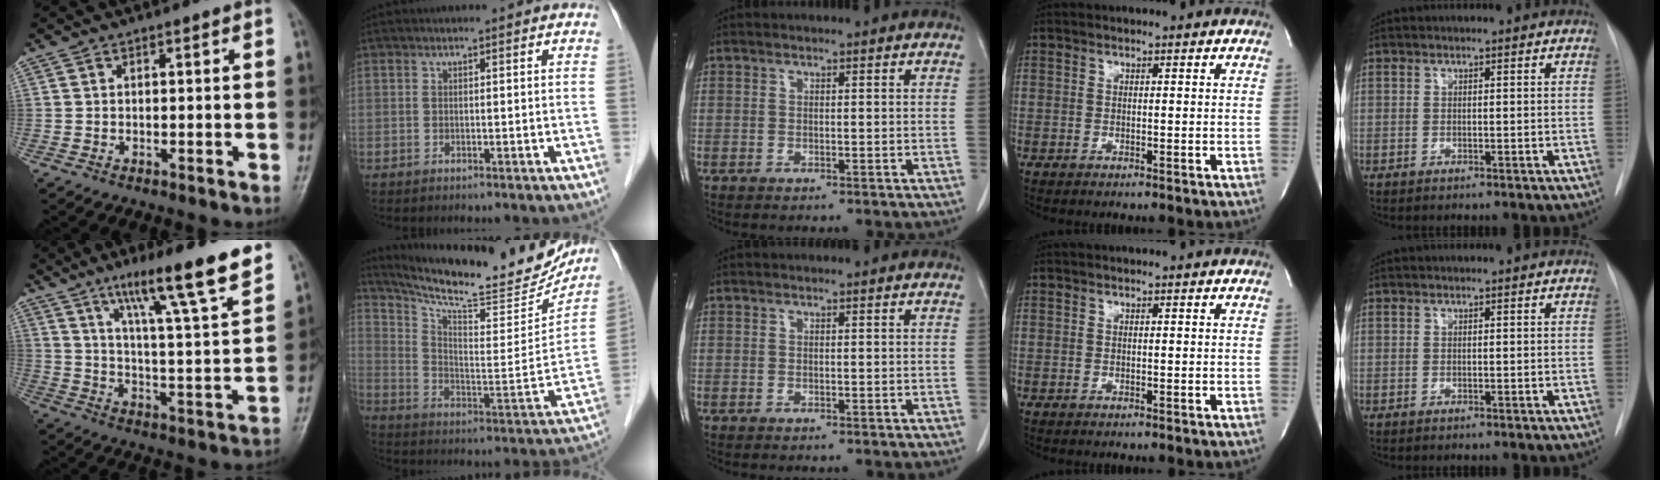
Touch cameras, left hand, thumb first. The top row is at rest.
{"thumb": {"total": 18.5, "force": [12.6, 1.3, 13.5], "torque": [-0.185, -0.062, 0.196]}, "index": {"total": 23.4, "force": [21.3, 3.4, 9.2], "torque": [-0.153, -0.052, 0.303]}}